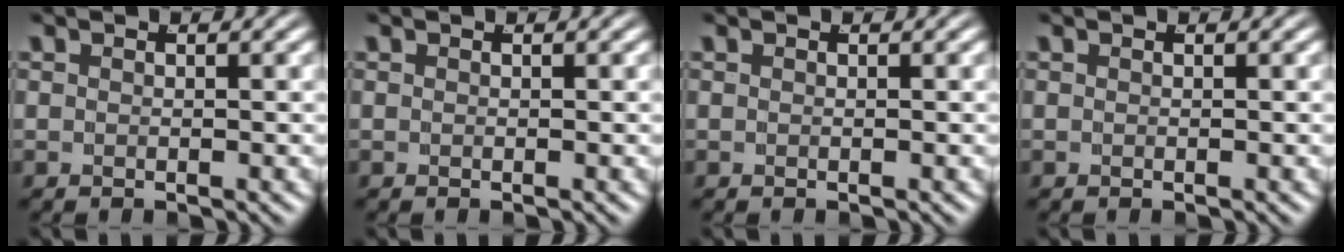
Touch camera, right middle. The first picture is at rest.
{"total": 0.0}
{"total": 0.0}
{"total": 0.0}